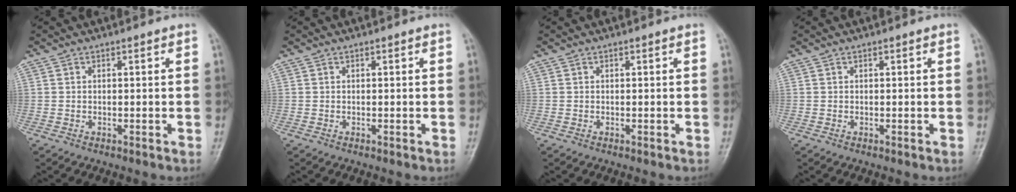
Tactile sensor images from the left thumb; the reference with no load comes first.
{"total": 0.0}
{"total": 0.0}
{"total": 0.0}